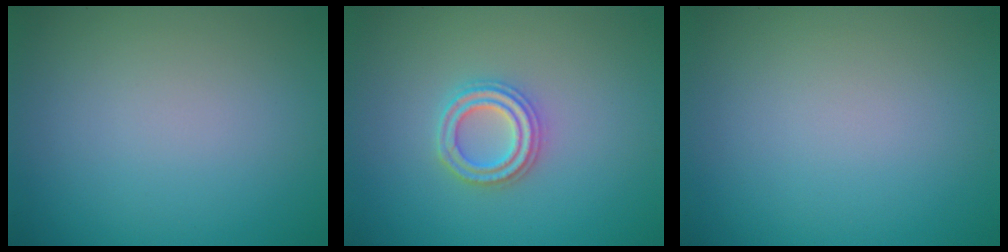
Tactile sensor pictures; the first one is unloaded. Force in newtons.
{"total": 3.2, "press": 3.1, "slide": 0.7}
{"total": 0.0}